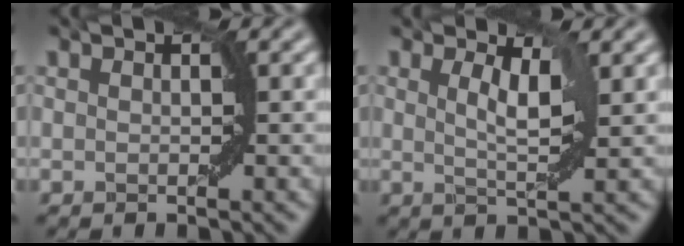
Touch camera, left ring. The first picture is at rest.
{"total": 2.4, "force": [0.5, 0.6, 2.3], "torque": [-0.042, 0.003, 0.014]}